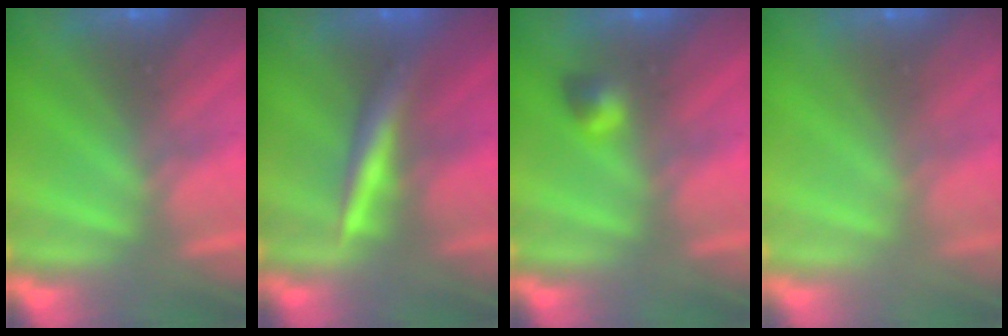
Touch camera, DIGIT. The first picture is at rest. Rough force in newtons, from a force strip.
{"total": 2.9}
{"total": 2.7}
{"total": 8.8}